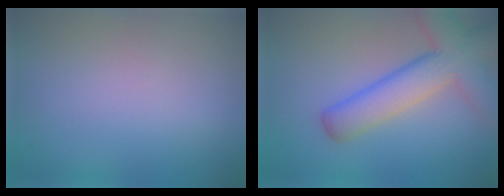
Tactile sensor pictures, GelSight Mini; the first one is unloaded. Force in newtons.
{"total": 7.3, "press": 7.2, "slide": 0.4}